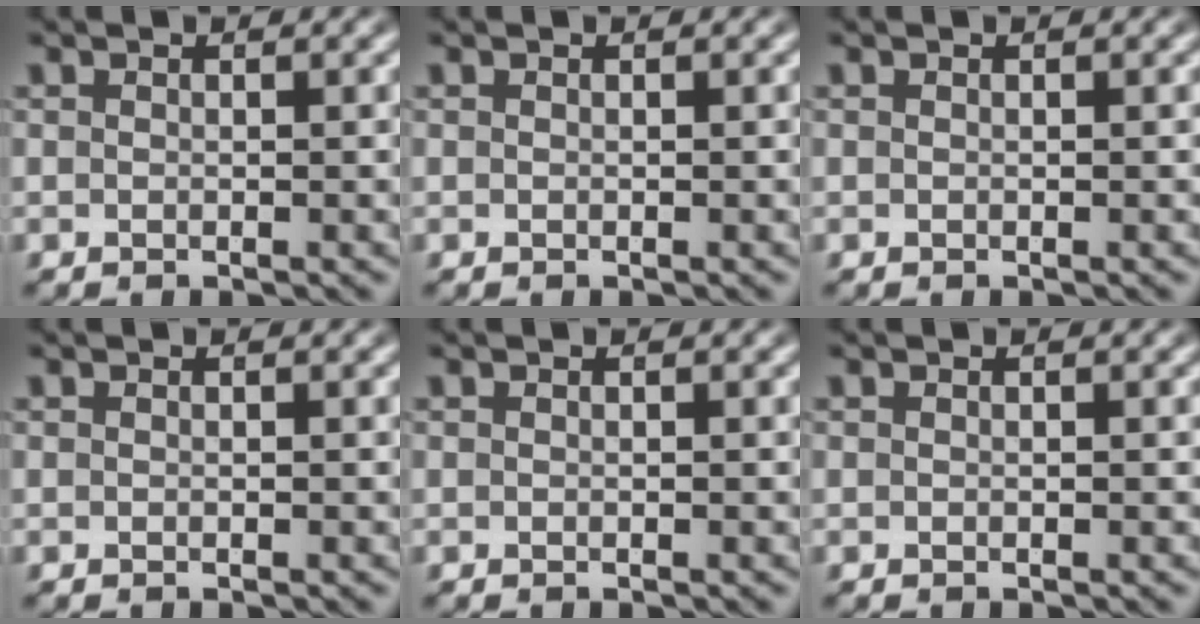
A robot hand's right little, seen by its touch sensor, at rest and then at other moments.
{"total": 0.0}
{"total": 0.0}
{"total": 0.0}
{"total": 0.0}
{"total": 0.0}